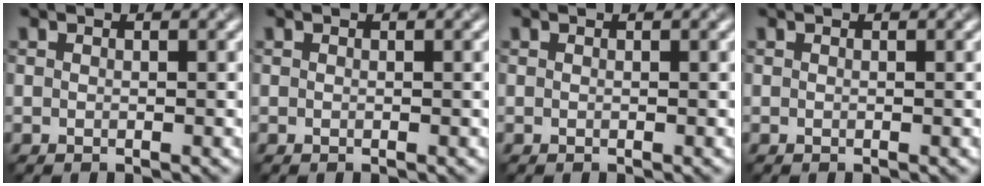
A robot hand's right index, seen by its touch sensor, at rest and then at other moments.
{"total": 0.0}
{"total": 0.0}
{"total": 0.0}